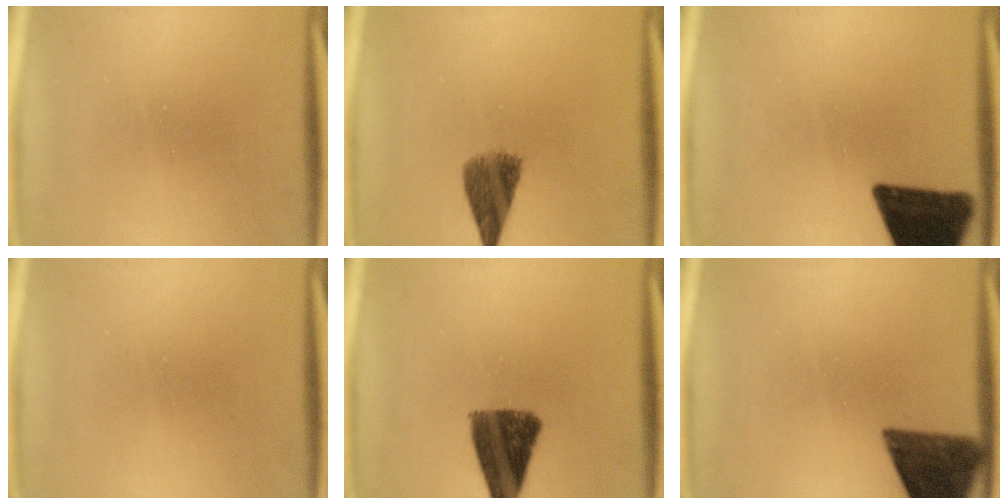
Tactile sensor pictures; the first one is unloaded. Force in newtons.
{"total": 7.2}
{"total": 15.8}
{"total": 0.0}
{"total": 11.0}
{"total": 11.6}